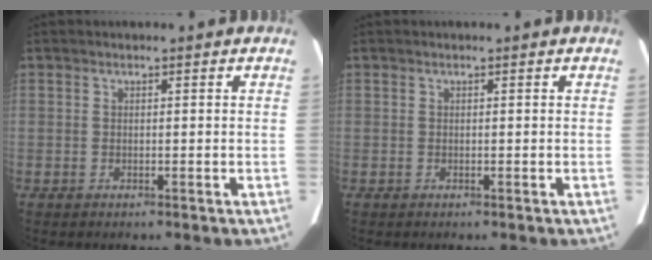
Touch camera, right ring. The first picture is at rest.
{"total": 0.0}